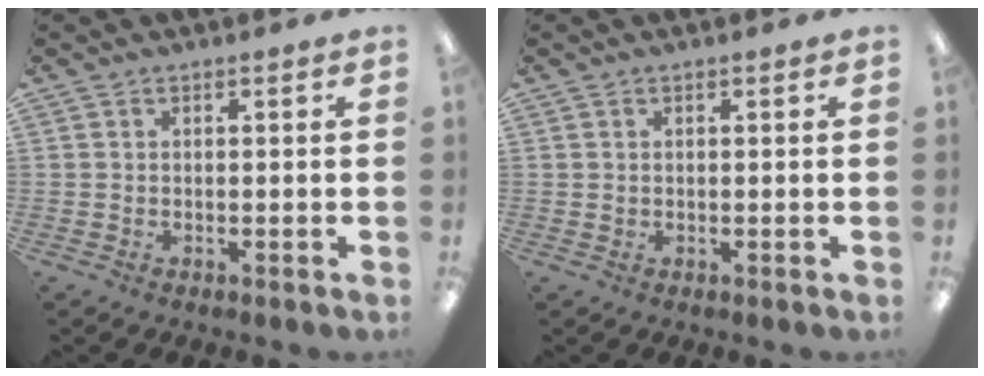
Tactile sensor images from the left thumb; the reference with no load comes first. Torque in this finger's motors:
{"motor_torque": [-0.31, -0.30, -0.07, -0.06, 0.00]}